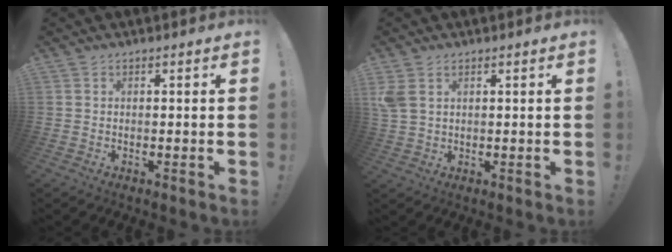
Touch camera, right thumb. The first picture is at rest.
{"total": 4.4, "force": [2.1, 2.7, 2.8], "torque": [-0.061, -0.006, 0.042]}